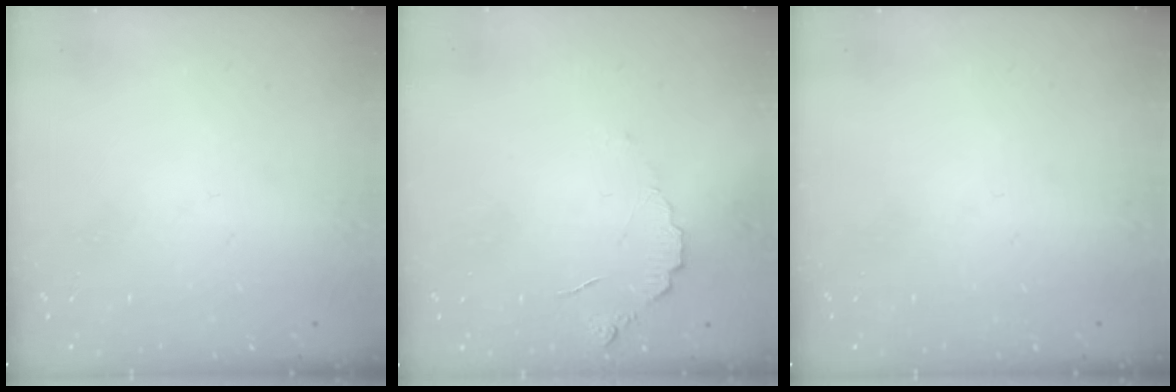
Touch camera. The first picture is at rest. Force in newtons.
{"total": 3.9, "press": 3.8, "slide": 0.3}
{"total": 0.0}